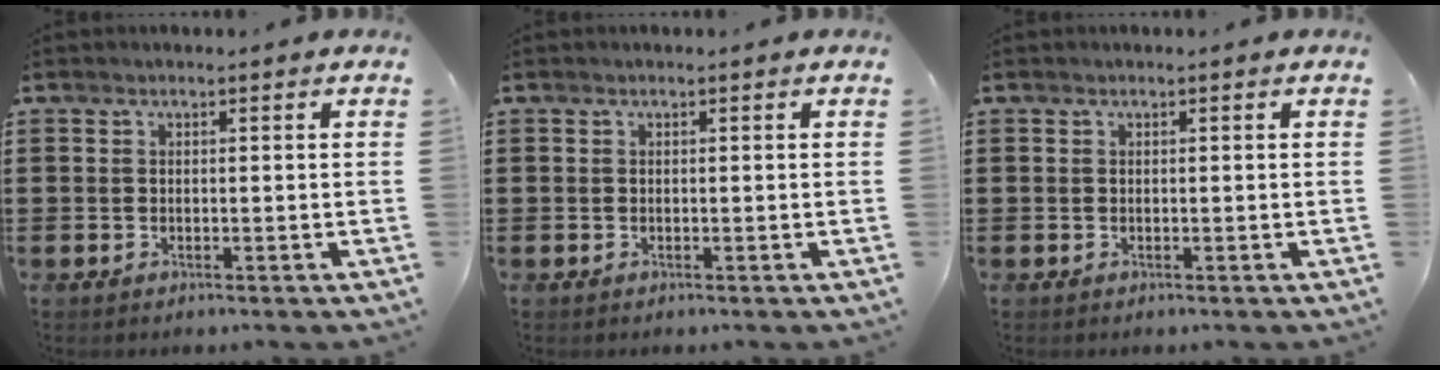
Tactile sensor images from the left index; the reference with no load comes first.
{"total": 0.0}
{"total": 0.0}